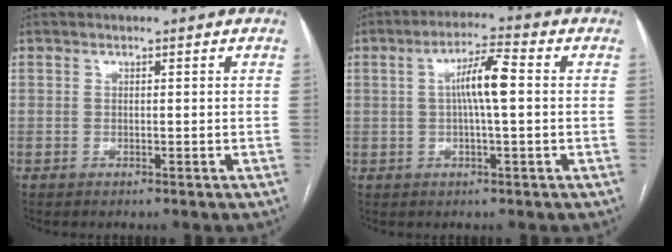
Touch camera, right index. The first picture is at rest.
{"total": 6.4, "force": [0.5, 0.5, 6.4], "torque": [-0.116, 0.014, 0.006]}